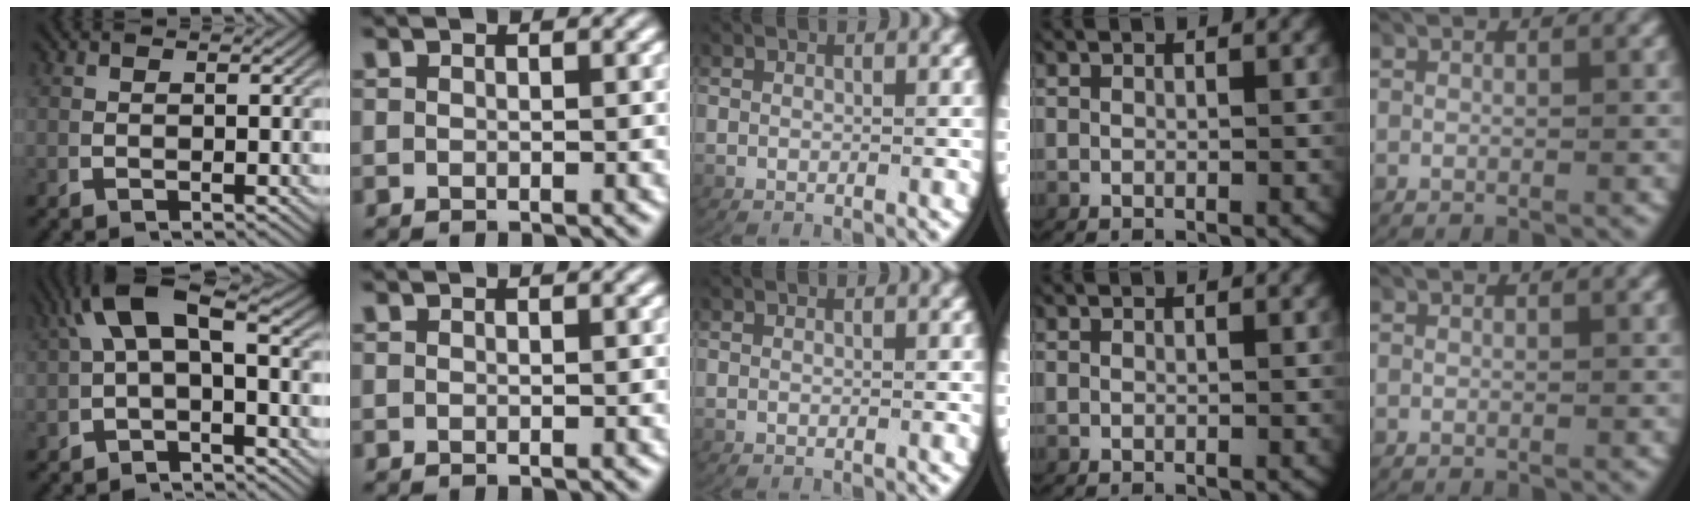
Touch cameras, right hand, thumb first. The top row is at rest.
{"thumb": {"total": 4.9, "force": [0.0, 2.2, 4.3], "torque": [-0.076, 0.003, 0.006]}}